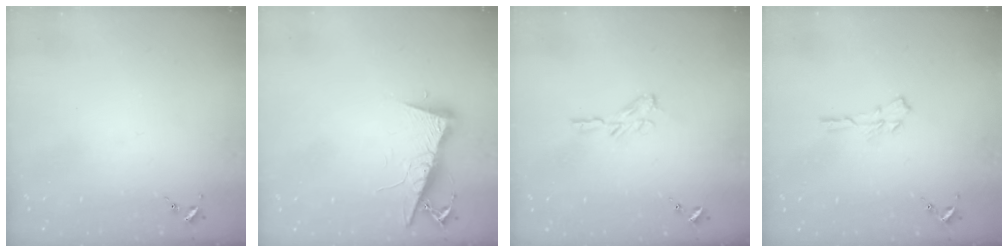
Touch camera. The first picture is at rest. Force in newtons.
{"total": 9.1, "press": 9.1, "slide": 1.2}
{"total": 5.8, "press": 5.8, "slide": 0.2}
{"total": 3.8, "press": 3.8, "slide": 0.4}